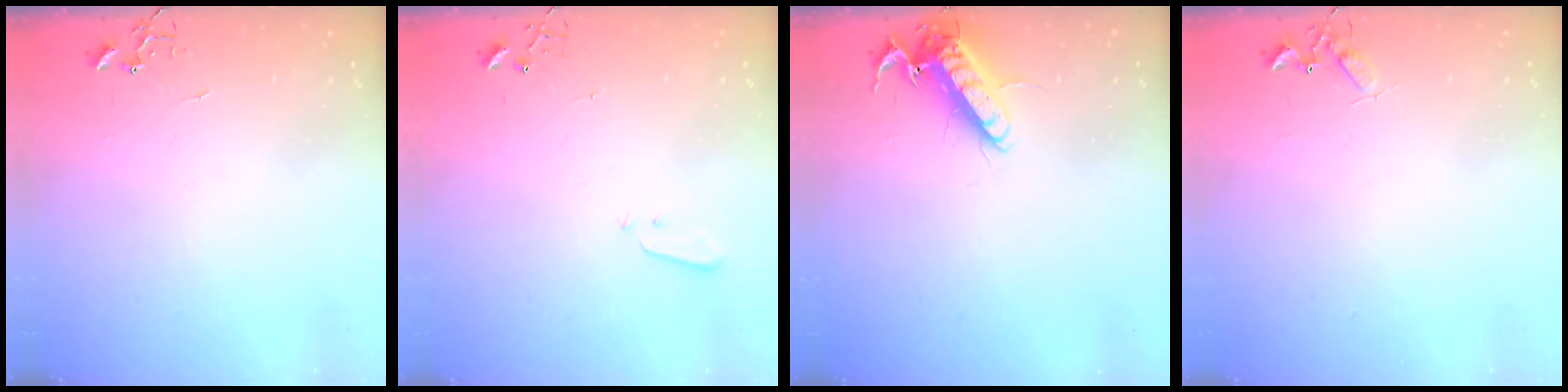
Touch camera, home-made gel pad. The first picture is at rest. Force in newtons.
{"total": 2.1, "press": 2.1, "slide": 0.3}
{"total": 12.3, "press": 12.1, "slide": 1.8}
{"total": 4.6, "press": 4.6, "slide": 0.6}